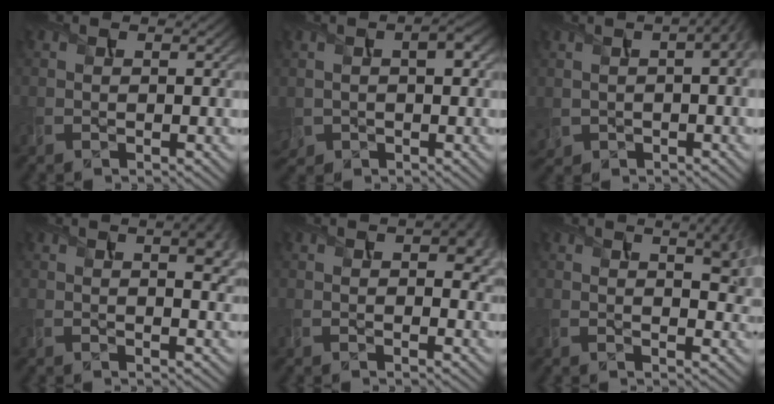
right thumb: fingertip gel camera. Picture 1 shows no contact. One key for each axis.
{"total": 4.8, "fx": 0.2, "fy": 3.3, "fz": 3.5, "tx": -0.079, "ty": -0.003, "tz": 0.000}
{"total": 8.1, "fx": 0.6, "fy": 4.3, "fz": 6.9, "tx": -0.121, "ty": -0.003, "tz": 0.021}
{"total": 7.7, "fx": 2.4, "fy": 3.0, "fz": 6.6, "tx": -0.081, "ty": 0.015, "tz": 0.035}
{"total": 6.6, "fx": 1.9, "fy": 3.2, "fz": 5.4, "tx": -0.074, "ty": 0.003, "tz": 0.035}
{"total": 8.8, "fx": 3.5, "fy": 3.4, "fz": 7.2, "tx": -0.103, "ty": 0.012, "tz": 0.057}